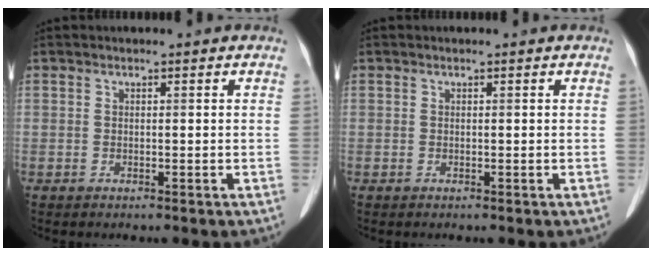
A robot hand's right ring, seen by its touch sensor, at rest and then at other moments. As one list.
[{"total": 0.0}]